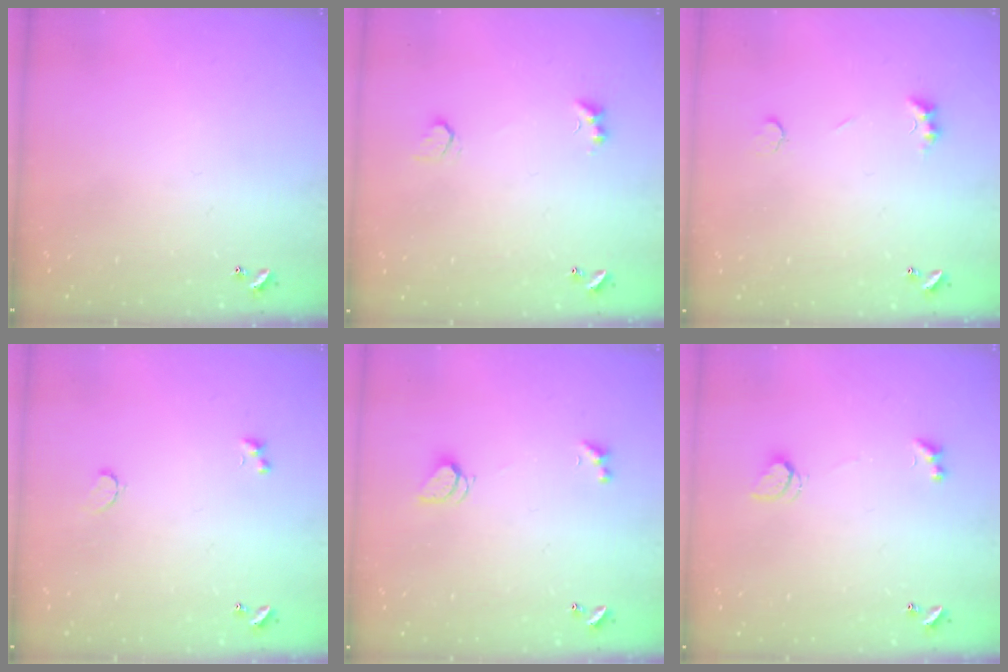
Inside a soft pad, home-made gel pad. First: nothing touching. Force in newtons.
{"total": 2.8, "press": 2.6, "slide": 1.0}
{"total": 2.2, "press": 2.1, "slide": 0.6}
{"total": 1.3, "press": 1.2, "slide": 0.6}
{"total": 2.0, "press": 2.0, "slide": 0.5}
{"total": 2.2, "press": 2.1, "slide": 0.6}